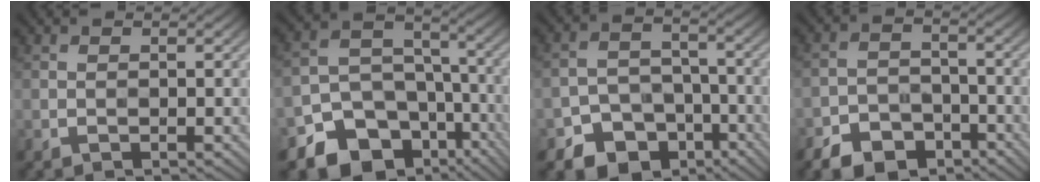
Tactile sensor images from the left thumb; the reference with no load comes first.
{"total": 16.0, "force": [-9.6, 11.2, 6.2], "torque": [-0.148, -0.038, -0.138]}
{"total": 9.6, "force": [-6.4, 6.5, 3.2], "torque": [-0.058, -0.009, -0.109]}
{"total": 7.5, "force": [-5.4, 4.1, 3.1], "torque": [-0.060, -0.011, -0.100]}